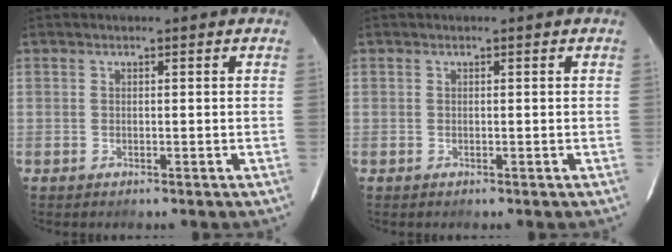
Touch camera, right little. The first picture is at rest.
{"total": 0.0}